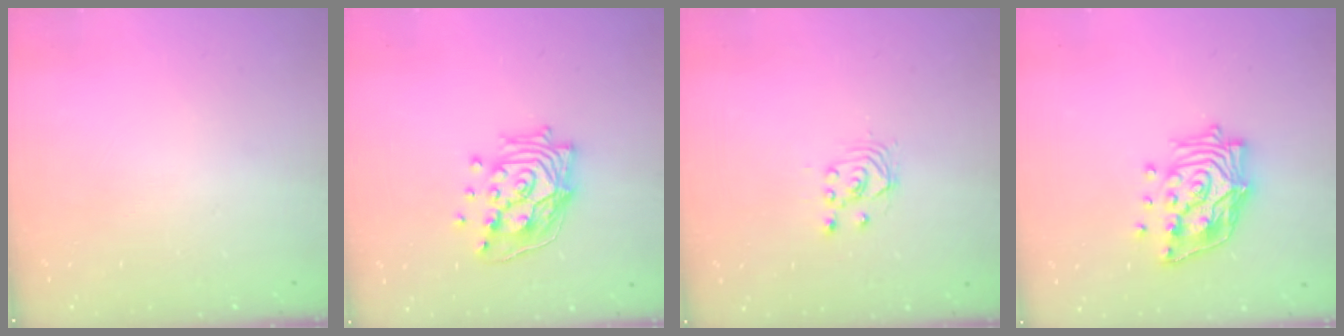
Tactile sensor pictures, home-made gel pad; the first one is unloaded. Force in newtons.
{"total": 15.9, "press": 15.1, "slide": 5.1}
{"total": 2.5, "press": 2.5, "slide": 0.2}
{"total": 14.6, "press": 14.5, "slide": 1.8}